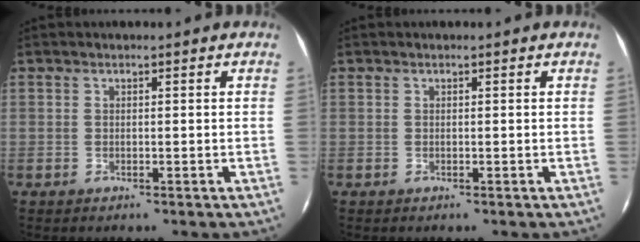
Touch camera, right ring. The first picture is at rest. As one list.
[{"total": 0.0}]